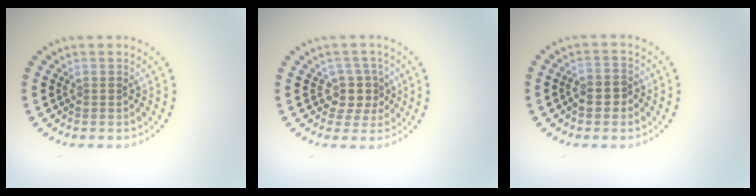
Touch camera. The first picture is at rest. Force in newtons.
{"total": 2.6, "press": 2.1, "slide": 1.5}
{"total": 2.3, "press": 2.2, "slide": 0.8}